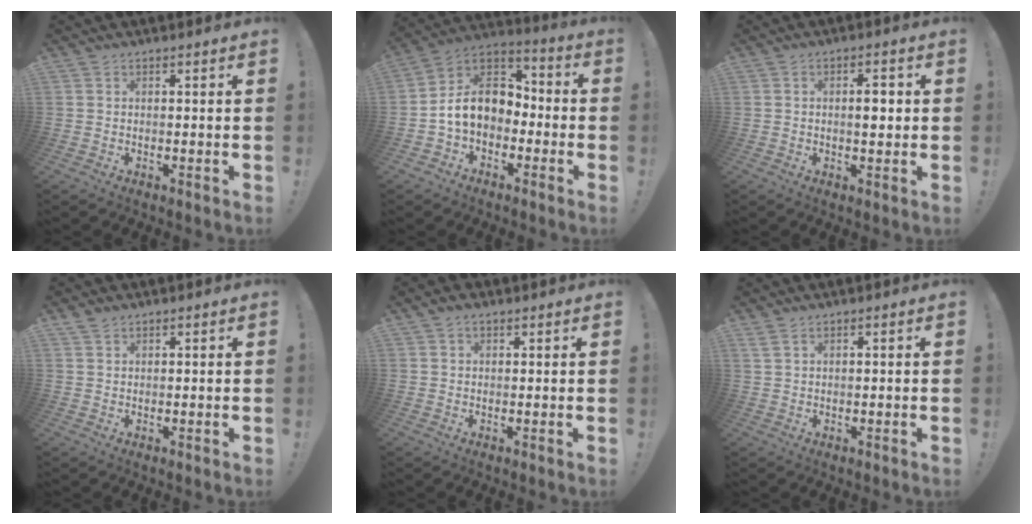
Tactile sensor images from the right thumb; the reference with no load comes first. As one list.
[{"total": 14.0, "force": [0.2, 10.8, 8.9], "torque": [-0.138, 0.005, 0.011]}, {"total": 4.2, "force": [0.0, 1.8, 3.8], "torque": [-0.041, -0.001, -0.010]}, {"total": 1.8, "force": [1.5, 0.8, 0.5], "torque": [-0.005, -0.008, 0.028]}, {"total": 2.0, "force": [1.3, 1.2, 0.9], "torque": [-0.010, -0.004, 0.024]}, {"total": 1.9, "force": [1.2, 0.5, 1.3], "torque": [-0.029, 0.000, 0.024]}]